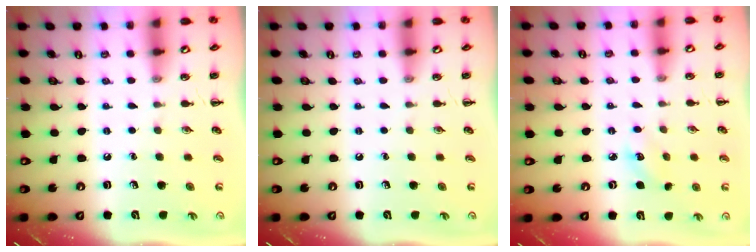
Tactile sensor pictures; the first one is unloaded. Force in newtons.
{"total": 0.0}
{"total": 3.6, "press": 3.5, "slide": 0.8}